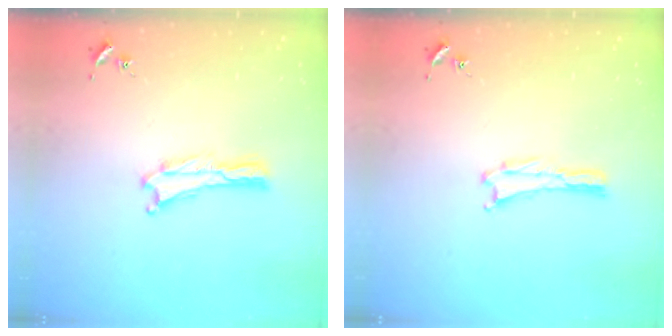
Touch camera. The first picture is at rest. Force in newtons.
{"total": 0.0}